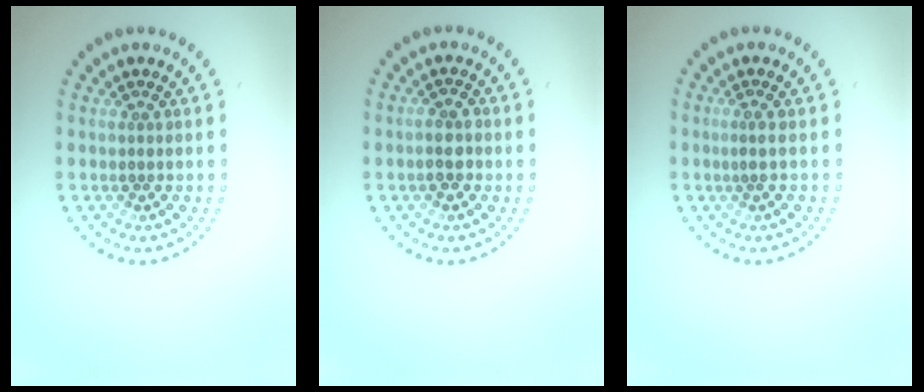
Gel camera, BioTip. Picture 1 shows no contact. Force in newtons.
{"total": 1.9, "press": 1.8, "slide": 0.6}
{"total": 0.6, "press": 0.4, "slide": 0.5}